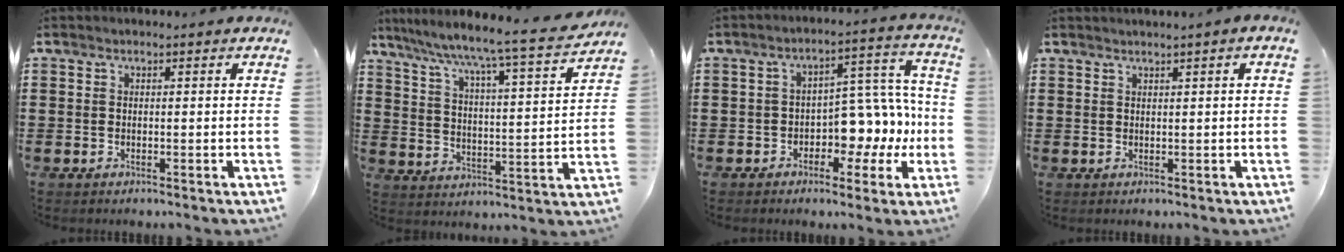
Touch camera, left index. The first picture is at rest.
{"total": 6.0, "force": [5.2, -0.9, 2.8], "torque": [-0.078, -0.050, 0.076]}
{"total": 7.5, "force": [-1.1, 4.8, 5.7], "torque": [-0.094, -0.009, -0.024]}
{"total": 0.8, "force": [0.6, -0.3, 0.5], "torque": [-0.008, -0.003, 0.011]}